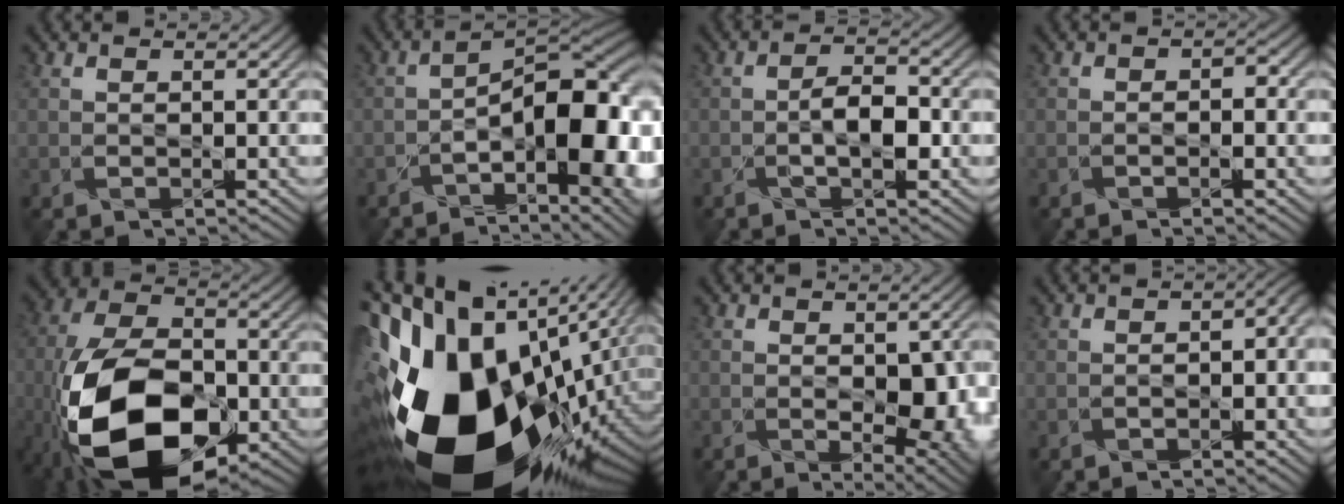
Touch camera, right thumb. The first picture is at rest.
{"total": 14.9, "force": [-4.1, 6.2, 12.9], "torque": [-0.179, -0.016, -0.059]}
{"total": 3.8, "force": [-1.3, 1.7, 3.2], "torque": [-0.059, -0.001, -0.026]}
{"total": 1.4, "force": [-0.7, 0.6, 1.1], "torque": [-0.016, -0.004, -0.011]}
{"total": 19.3, "force": [-7.4, 11.0, 14.1], "torque": [-0.291, -0.029, -0.138]}
{"total": 21.8, "force": [-3.6, 13.4, 16.8], "torque": [-0.335, -0.108, -0.013]}
{"total": 8.2, "force": [-1.6, 4.5, 6.7], "torque": [-0.091, -0.036, 0.001]}
{"total": 4.2, "force": [-1.2, 2.0, 3.5], "torque": [-0.023, -0.009, -0.006]}